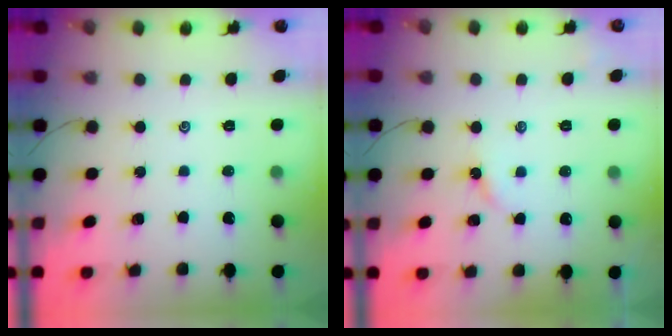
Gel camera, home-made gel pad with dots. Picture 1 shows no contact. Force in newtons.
{"total": 2.5, "press": 2.5, "slide": 0.4}